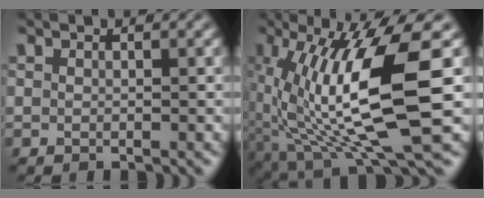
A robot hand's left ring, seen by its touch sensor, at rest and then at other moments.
{"total": 11.5, "force": [0.1, 2.5, 11.2], "torque": [-0.201, -0.009, 0.004]}